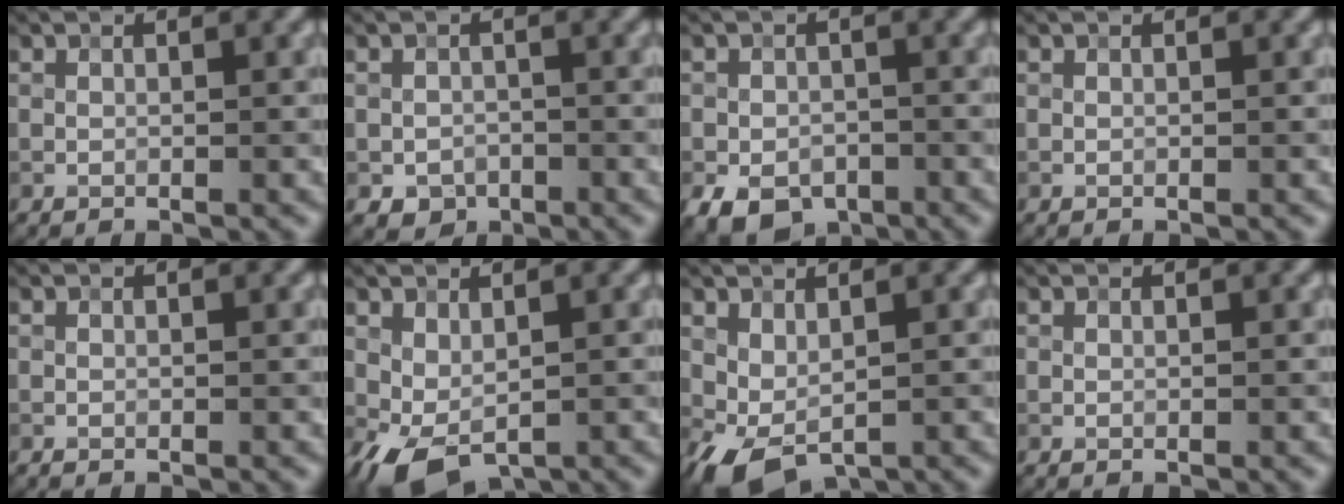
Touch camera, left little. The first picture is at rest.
{"total": 1.9, "force": [-0.8, 1.6, 0.6], "torque": [-0.008, -0.002, -0.015]}
{"total": 4.6, "force": [-2.1, 3.3, 2.3], "torque": [-0.045, -0.012, -0.034]}
{"total": 0.0}
{"total": 0.0}
{"total": 3.1, "force": [-0.5, 1.9, 2.4], "torque": [-0.053, -0.001, -0.003]}
{"total": 2.7, "force": [0.0, 1.6, 2.2], "torque": [-0.050, -0.003, 0.006]}
{"total": 0.0}